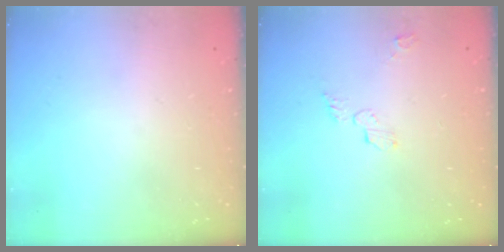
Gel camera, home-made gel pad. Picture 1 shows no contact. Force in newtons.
{"total": 3.7, "press": 3.7, "slide": 0.4}